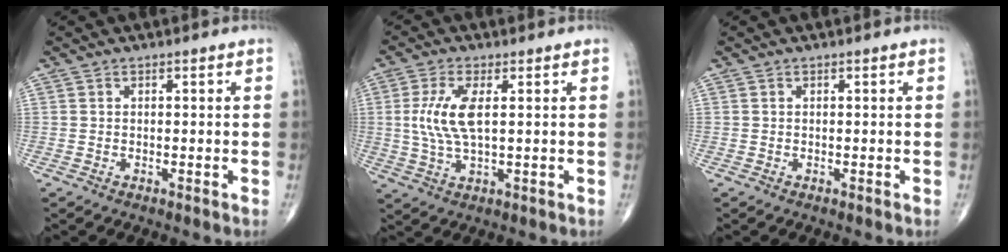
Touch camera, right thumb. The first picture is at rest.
{"total": 8.1, "force": [1.2, 3.0, 7.4], "torque": [-0.171, -0.004, 0.026]}
{"total": 0.0}